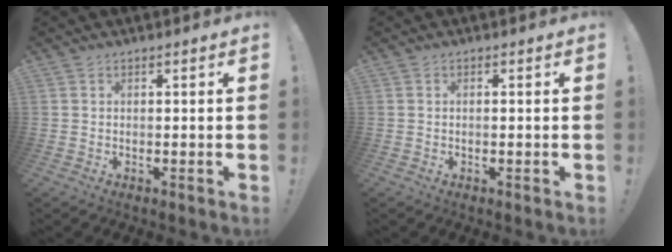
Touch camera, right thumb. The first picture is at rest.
{"total": 0.6, "force": [-0.4, 0.1, 0.5], "torque": [-0.011, 0.001, -0.006]}